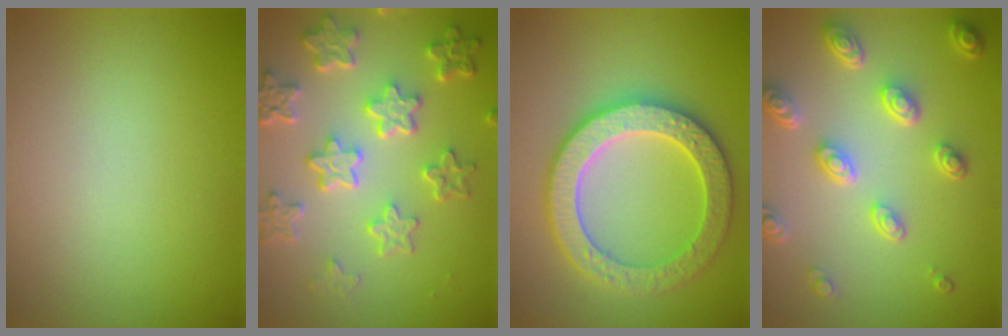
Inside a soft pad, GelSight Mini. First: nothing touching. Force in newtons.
{"total": 6.6, "press": 4.9, "slide": 4.4}
{"total": 6.4, "press": 6.2, "slide": 1.3}
{"total": 5.2, "press": 3.9, "slide": 3.5}